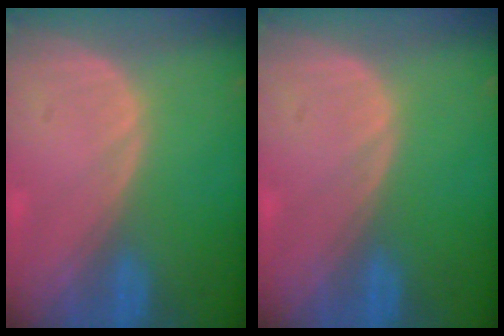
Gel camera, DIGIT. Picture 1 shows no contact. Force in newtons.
{"total": 0.0}